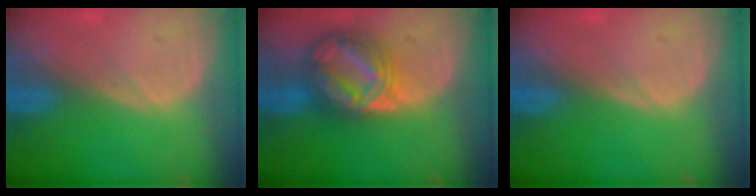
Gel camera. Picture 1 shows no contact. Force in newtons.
{"total": 9.2, "press": 9.1, "slide": 0.6}
{"total": 0.0}